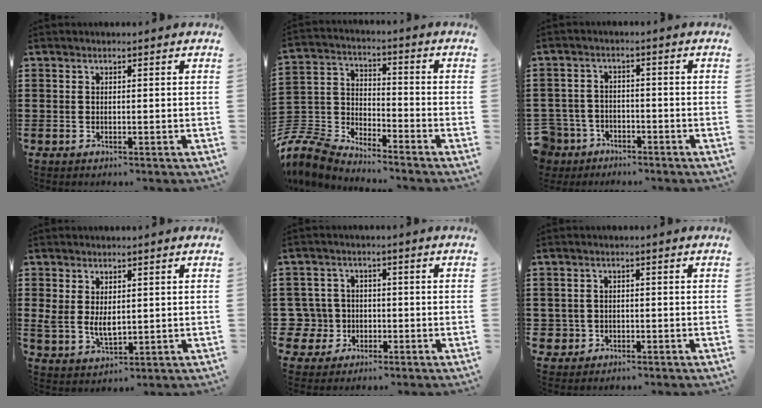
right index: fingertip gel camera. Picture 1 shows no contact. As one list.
[{"total": 7.4, "force": [-7.1, 1.6, 1.3], "torque": [-0.065, -0.005, -0.153]}, {"total": 3.8, "force": [-3.1, 2.1, 0.5], "torque": [-0.039, -0.001, -0.071]}, {"total": 3.9, "force": [0.9, 2.3, 3.0], "torque": [-0.070, 0.001, 0.016]}, {"total": 5.2, "force": [-1.1, 5.0, 1.1], "torque": [-0.061, 0.006, -0.027]}, {"total": 1.8, "force": [-0.8, 1.6, 0.1], "torque": [-0.010, 0.003, -0.021]}]